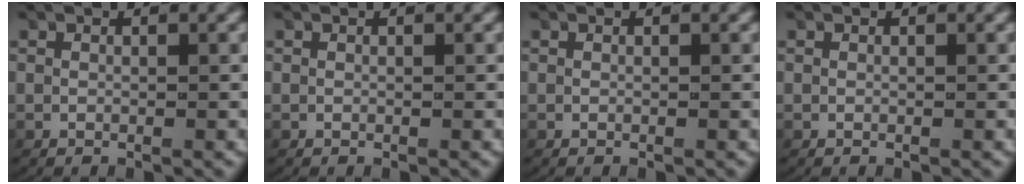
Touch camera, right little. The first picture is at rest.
{"total": 0.0}
{"total": 0.0}
{"total": 0.0}